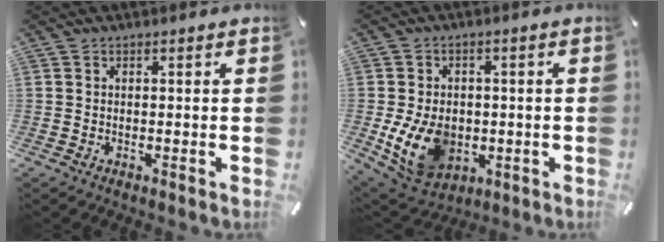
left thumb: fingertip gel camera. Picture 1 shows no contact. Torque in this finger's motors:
{"motor_torque": [1.87, 2.02, 1.37, 0.34, 0.48]}